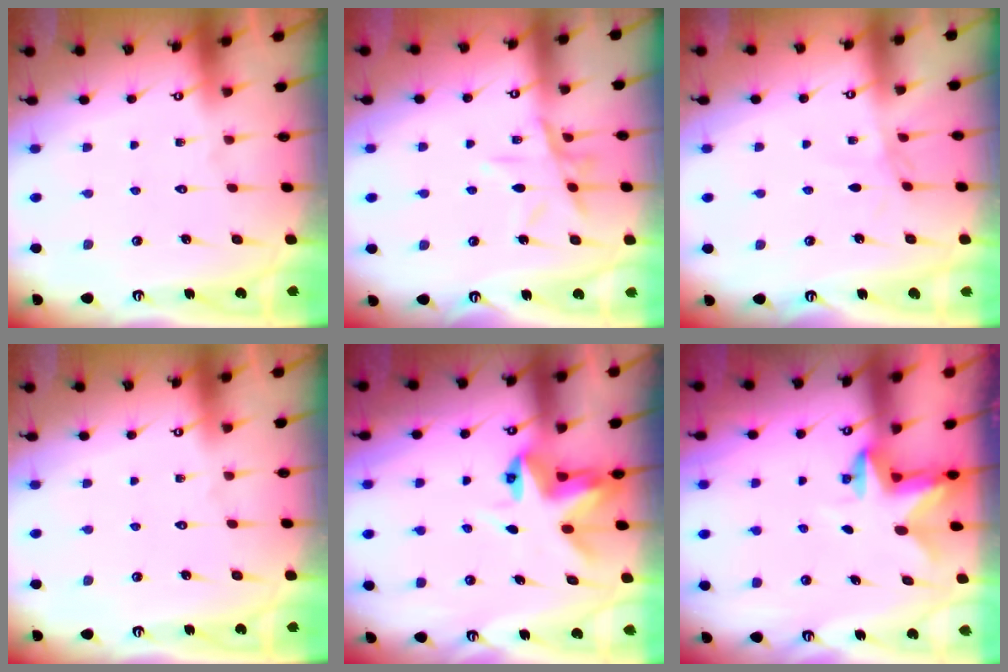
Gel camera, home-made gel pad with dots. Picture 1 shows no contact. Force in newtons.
{"total": 11.3, "press": 11.2, "slide": 0.9}
{"total": 1.8, "press": 1.8, "slide": 0.3}
{"total": 0.0}
{"total": 5.0, "press": 5.0, "slide": 0.4}
{"total": 2.9, "press": 2.9, "slide": 0.5}